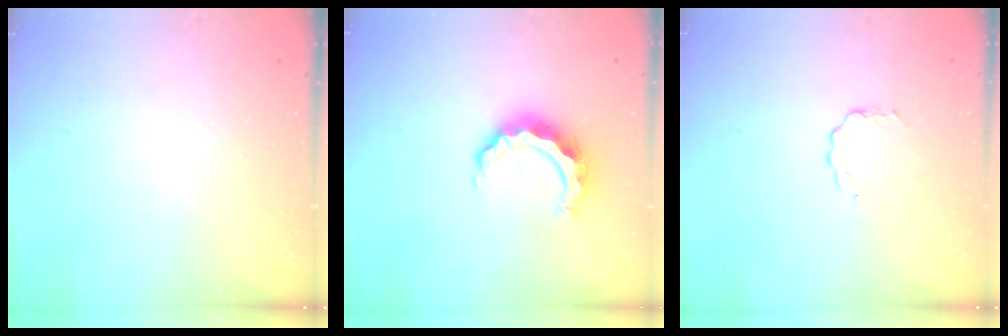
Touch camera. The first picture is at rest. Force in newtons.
{"total": 9.6, "press": 9.5, "slide": 0.9}
{"total": 4.3, "press": 4.3, "slide": 0.4}